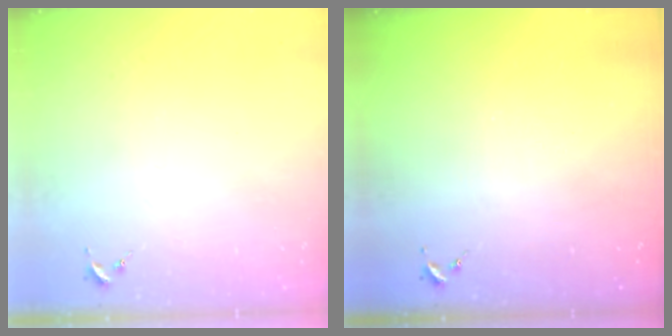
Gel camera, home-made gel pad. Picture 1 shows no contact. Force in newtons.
{"total": 0.0}